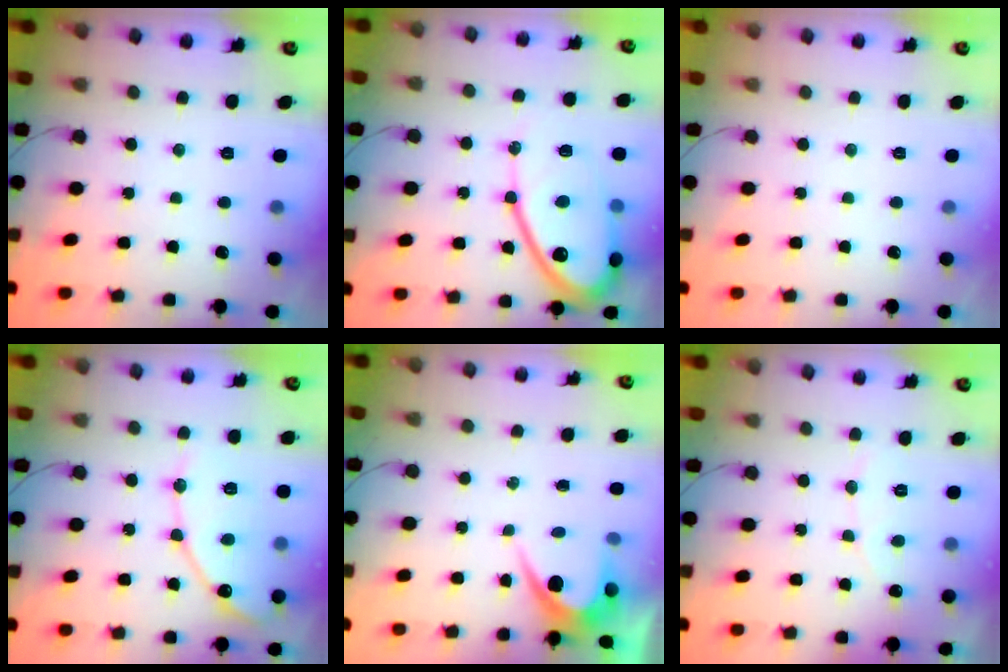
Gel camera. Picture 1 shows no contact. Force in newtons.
{"total": 16.5, "press": 16.5, "slide": 1.1}
{"total": 0.0}
{"total": 12.8, "press": 12.8, "slide": 1.1}
{"total": 4.6, "press": 4.6, "slide": 0.3}
{"total": 5.1, "press": 5.1, "slide": 0.4}